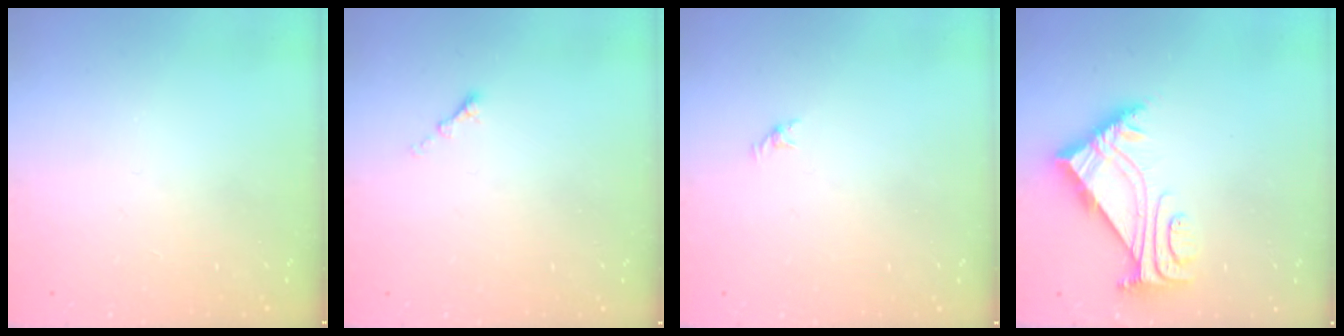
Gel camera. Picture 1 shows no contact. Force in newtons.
{"total": 1.1, "press": 1.0, "slide": 0.5}
{"total": 0.5, "press": 0.3, "slide": 0.4}
{"total": 5.6, "press": 5.5, "slide": 1.0}